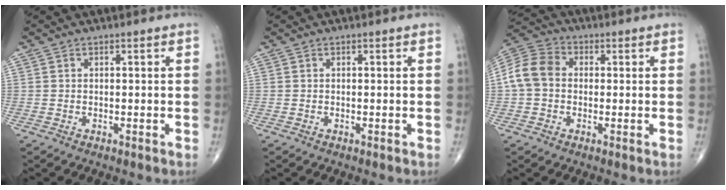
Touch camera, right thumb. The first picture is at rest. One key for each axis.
{"total": 0.0}
{"total": 8.6, "fx": 0.0, "fy": 6.8, "fz": 5.3, "tx": -0.100, "ty": 0.027, "tz": -0.012}